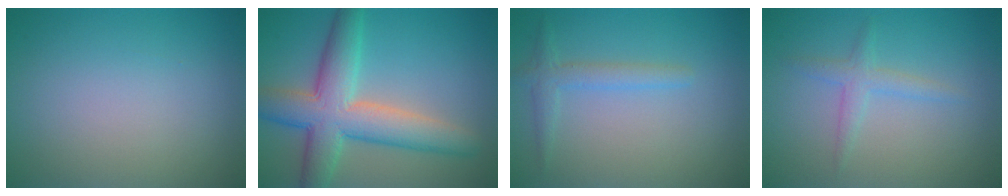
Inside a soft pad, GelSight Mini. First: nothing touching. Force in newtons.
{"total": 8.1, "press": 8.1, "slide": 0.6}
{"total": 1.9, "press": 1.9, "slide": 0.1}
{"total": 1.8, "press": 1.8, "slide": 0.1}